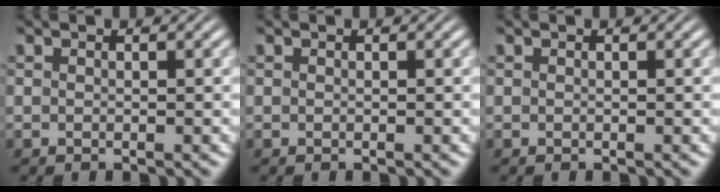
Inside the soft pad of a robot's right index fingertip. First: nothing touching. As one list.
[{"total": 0.0}, {"total": 0.0}]